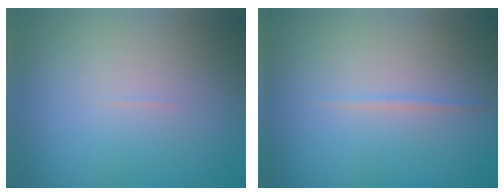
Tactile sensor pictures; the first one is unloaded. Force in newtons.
{"total": 0.6, "press": 0.6, "slide": 0.1}